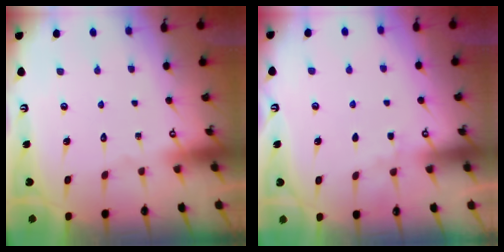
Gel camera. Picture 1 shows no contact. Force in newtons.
{"total": 2.9, "press": 2.8, "slide": 0.5}